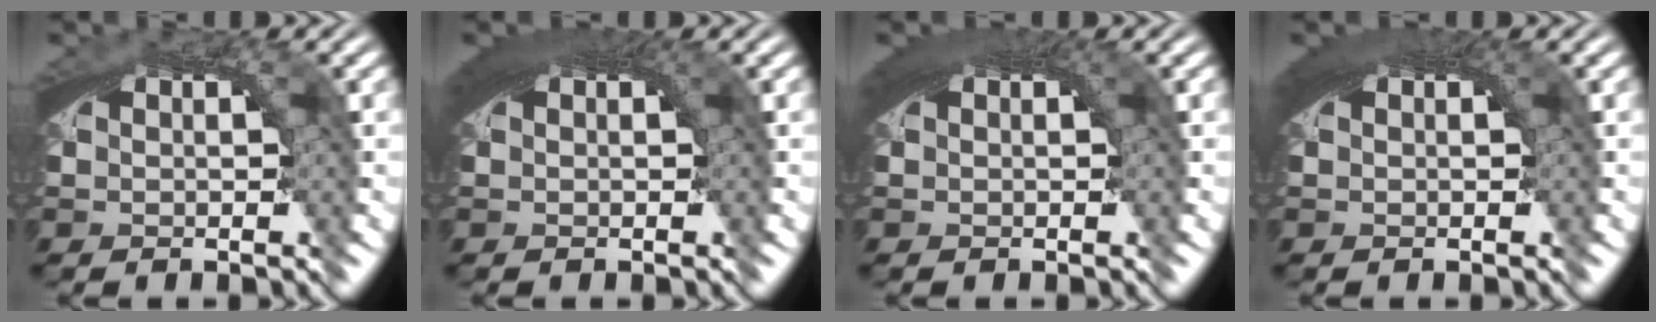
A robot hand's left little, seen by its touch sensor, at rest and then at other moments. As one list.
[{"total": 3.2, "force": [1.2, 0.8, 2.8], "torque": [-0.031, 0.011, 0.015]}, {"total": 3.0, "force": [1.2, 0.7, 2.6], "torque": [-0.028, 0.011, 0.015]}, {"total": 2.9, "force": [1.1, 0.8, 2.6], "torque": [-0.030, 0.009, 0.014]}]